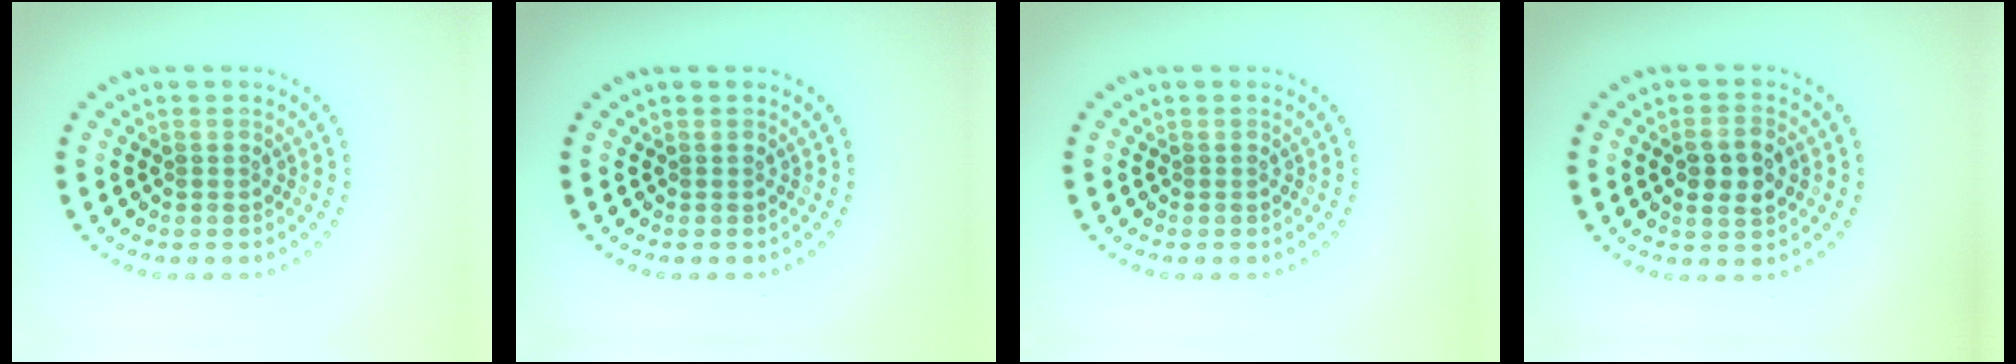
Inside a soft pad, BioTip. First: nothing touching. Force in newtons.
{"total": 0.0}
{"total": 0.0}
{"total": 2.9, "press": 2.9, "slide": 0.4}